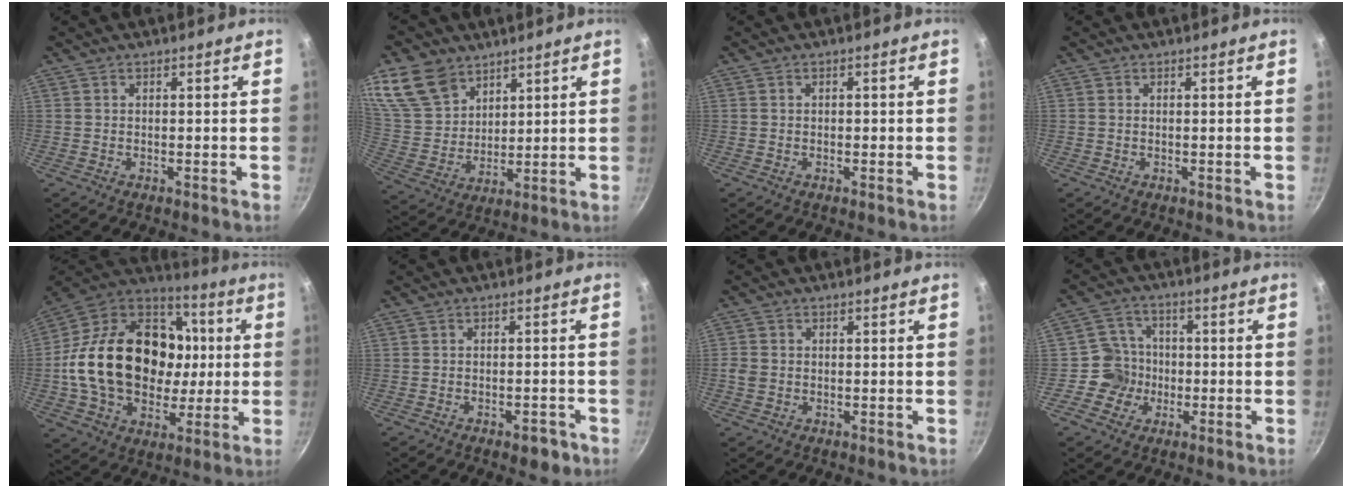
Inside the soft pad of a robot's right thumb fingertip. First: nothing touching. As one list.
[{"total": 14.6, "force": [9.1, 9.8, 5.9], "torque": [-0.101, -0.037, 0.189]}, {"total": 0.5, "force": [-0.1, 0.4, 0.3], "torque": [-0.003, 0.003, 0.000]}, {"total": 0.0}, {"total": 29.9, "force": [1.2, 21.9, 20.4], "torque": [-0.336, 0.031, 0.026]}, {"total": 3.7, "force": [-2.1, 1.9, 2.4], "torque": [-0.018, 0.020, -0.017]}, {"total": 2.7, "force": [-0.4, 2.3, 1.2], "torque": [-0.019, 0.008, -0.008]}, {"total": 6.8, "force": [-1.6, 6.6, 1.0], "torque": [0.019, 0.023, -0.043]}]